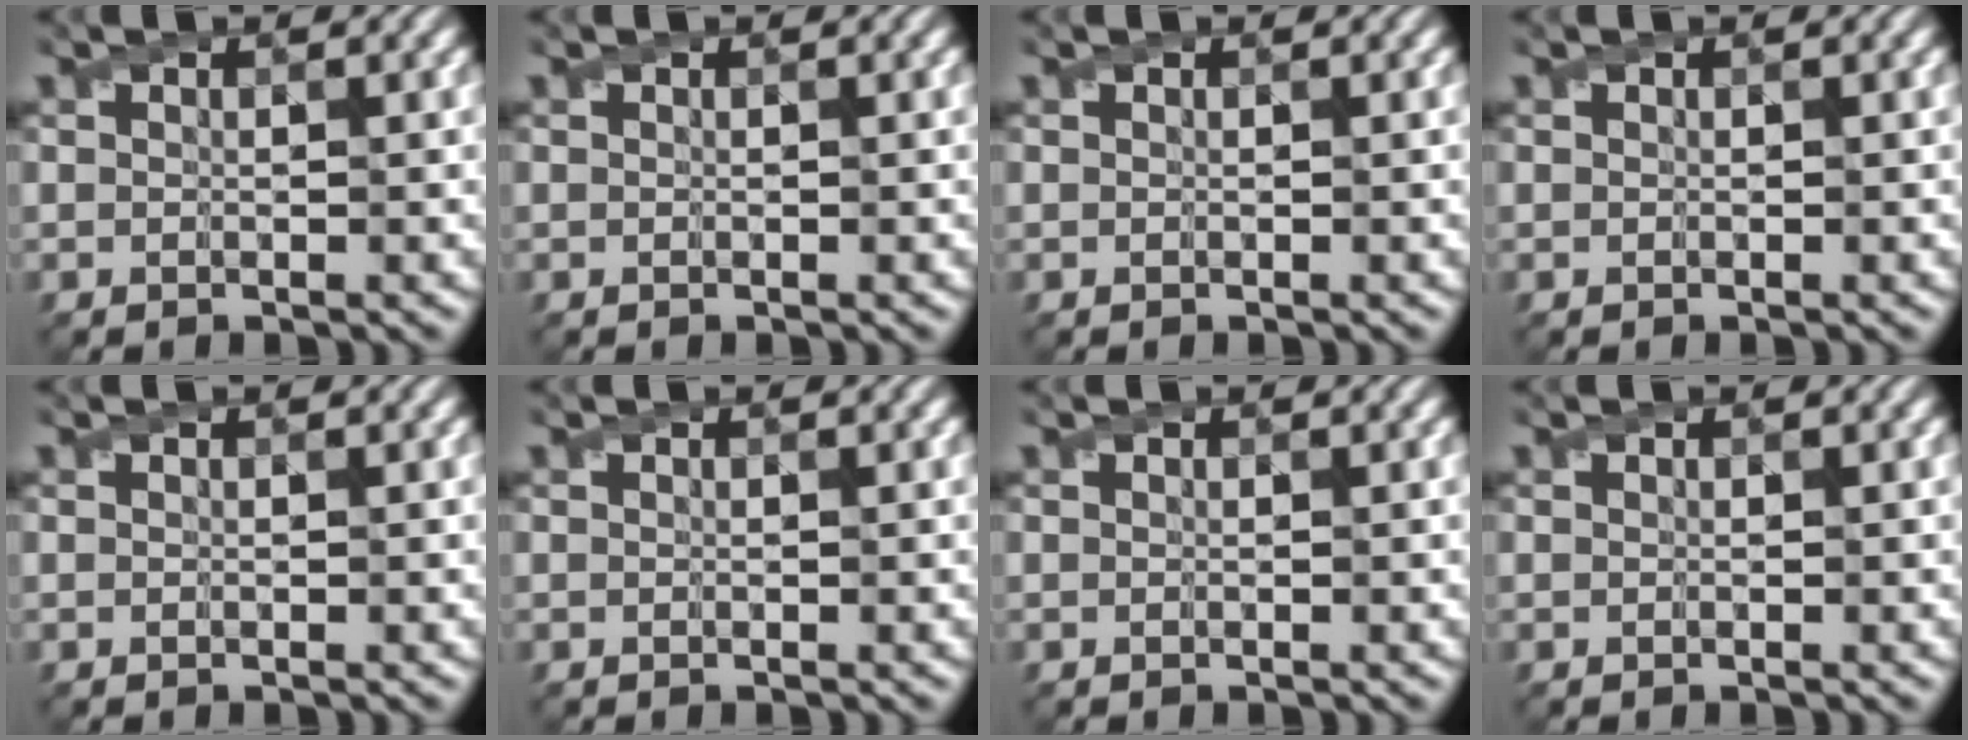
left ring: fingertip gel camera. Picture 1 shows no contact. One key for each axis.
{"total": 0.0}
{"total": 0.0}
{"total": 0.0}
{"total": 0.0}
{"total": 0.0}
{"total": 0.0}
{"total": 0.0}